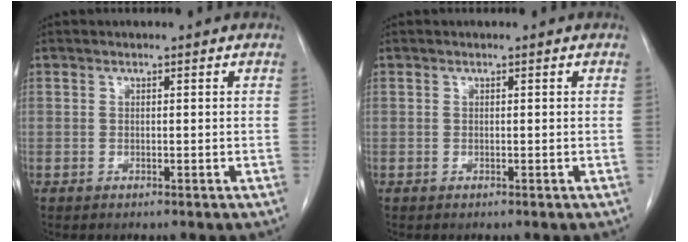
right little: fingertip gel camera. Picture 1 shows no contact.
{"total": 0.0}